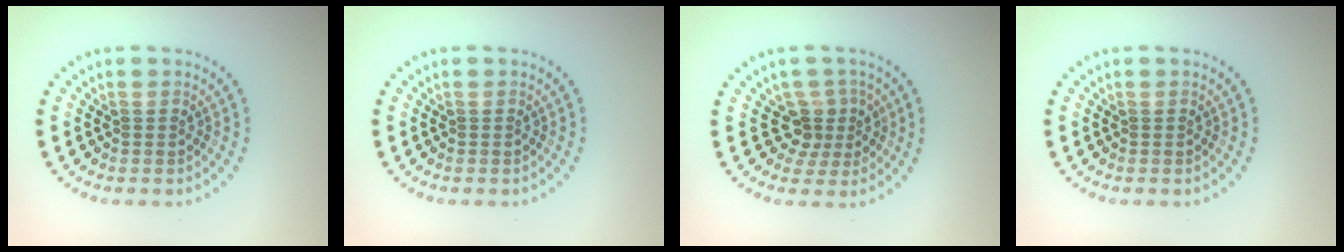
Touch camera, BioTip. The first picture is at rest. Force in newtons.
{"total": 0.0}
{"total": 2.7, "press": 2.0, "slide": 1.9}
{"total": 0.0}